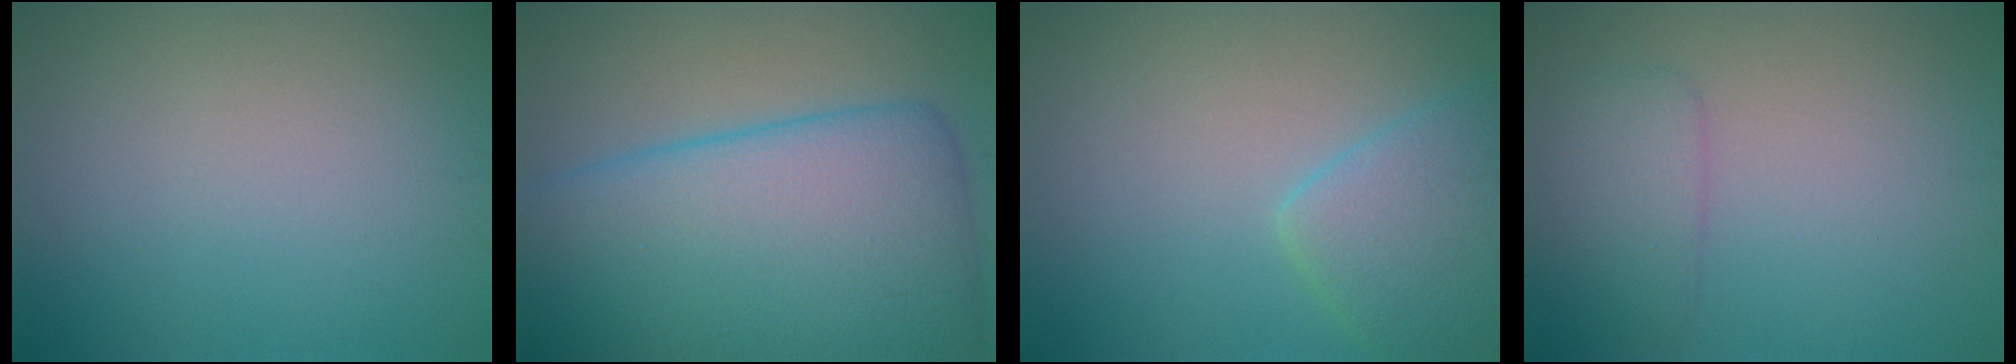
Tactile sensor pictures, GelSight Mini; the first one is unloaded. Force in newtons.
{"total": 15.3, "press": 15.3, "slide": 0.5}
{"total": 4.2, "press": 4.2, "slide": 0.3}
{"total": 2.6, "press": 2.6, "slide": 0.0}